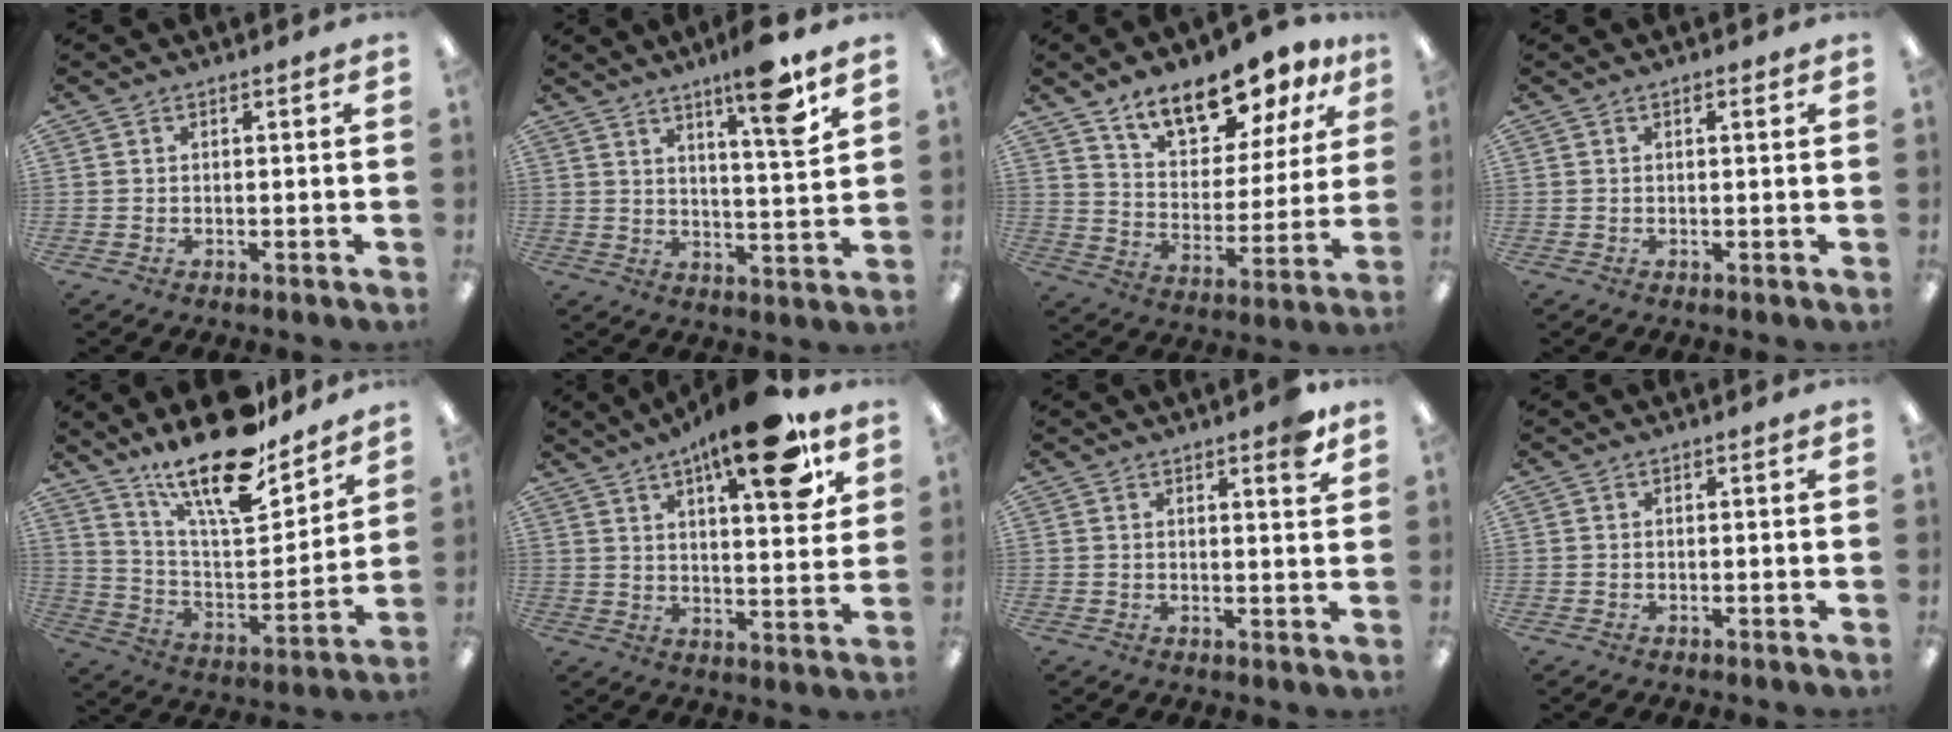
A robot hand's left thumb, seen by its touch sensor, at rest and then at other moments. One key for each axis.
{"total": 11.1, "fx": 7.6, "fy": 1.0, "fz": 8.0, "tx": -0.118, "ty": -0.049, "tz": 0.119}
{"total": 14.7, "fx": 12.1, "fy": 5.7, "fz": 6.2, "tx": -0.103, "ty": -0.077, "tz": 0.214}
{"total": 0.9, "fx": 0.6, "fy": 0.2, "fz": 0.7, "tx": -0.006, "ty": -0.003, "tz": 0.008}
{"total": 20.9, "fx": 16.3, "fy": 6.1, "fz": 11.6, "tx": -0.209, "ty": -0.106, "tz": 0.278}
{"total": 17.7, "fx": 10.9, "fy": 5.6, "fz": 12.8, "tx": -0.177, "ty": -0.052, "tz": 0.166}
{"total": 3.8, "fx": 2.7, "fy": 0.7, "fz": 2.5, "tx": -0.031, "ty": -0.013, "tz": 0.042}
{"total": 0.0}